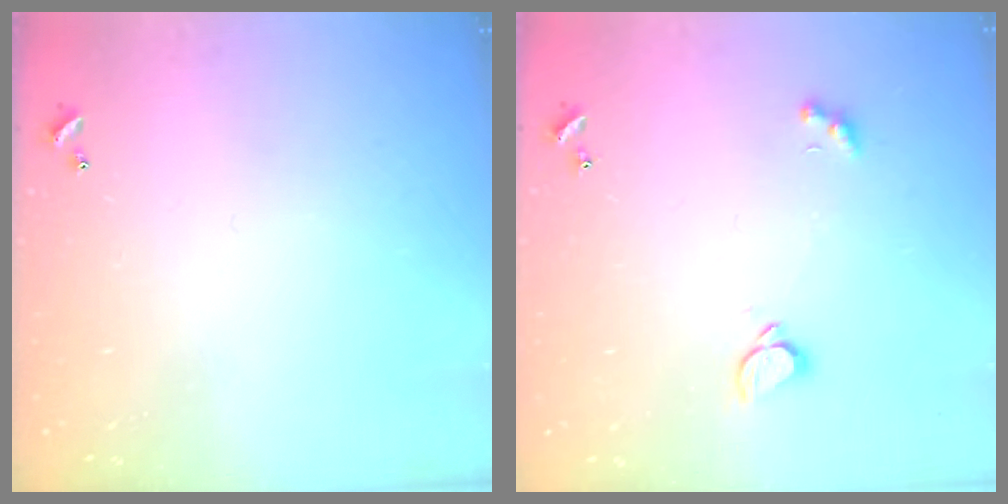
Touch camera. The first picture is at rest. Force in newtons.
{"total": 1.8, "press": 1.6, "slide": 0.8}